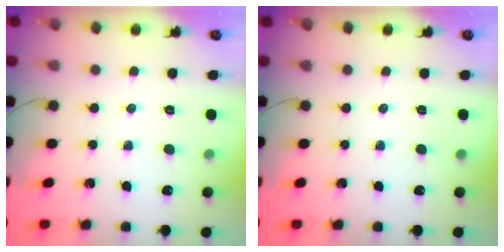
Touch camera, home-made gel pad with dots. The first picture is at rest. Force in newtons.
{"total": 0.0}